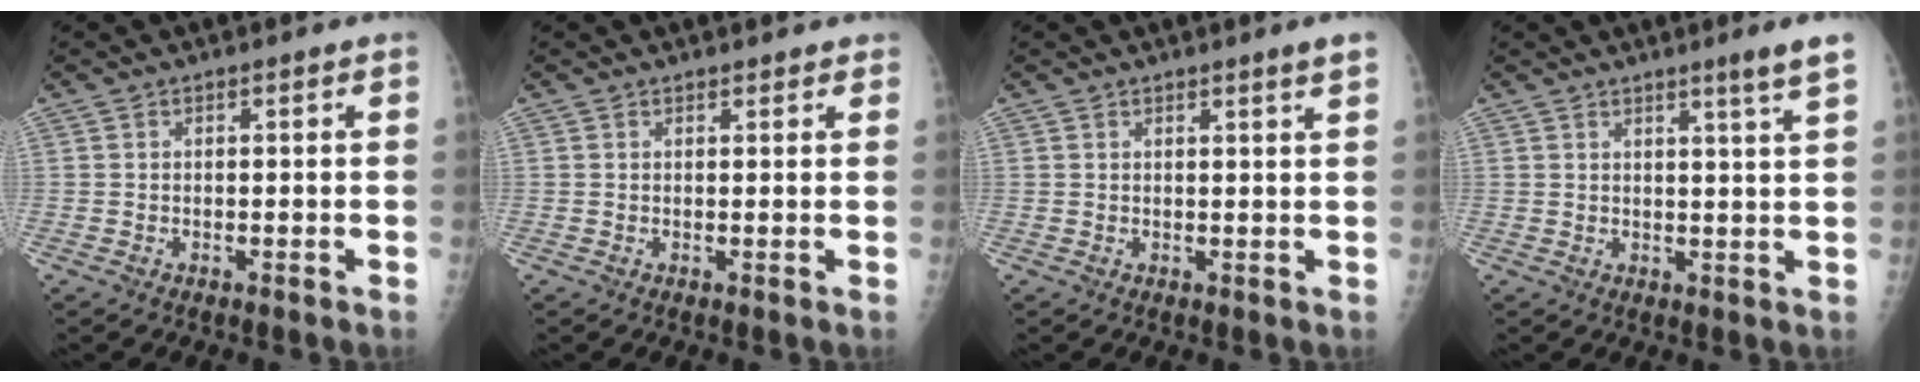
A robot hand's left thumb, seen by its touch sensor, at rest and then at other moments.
{"total": 1.4, "force": [1.2, 0.6, 0.3], "torque": [0.007, -0.002, 0.013]}
{"total": 2.0, "force": [1.4, -0.5, 1.3], "torque": [-0.016, -0.011, 0.020]}
{"total": 4.4, "force": [2.9, -1.0, 3.2], "torque": [-0.045, -0.025, 0.042]}